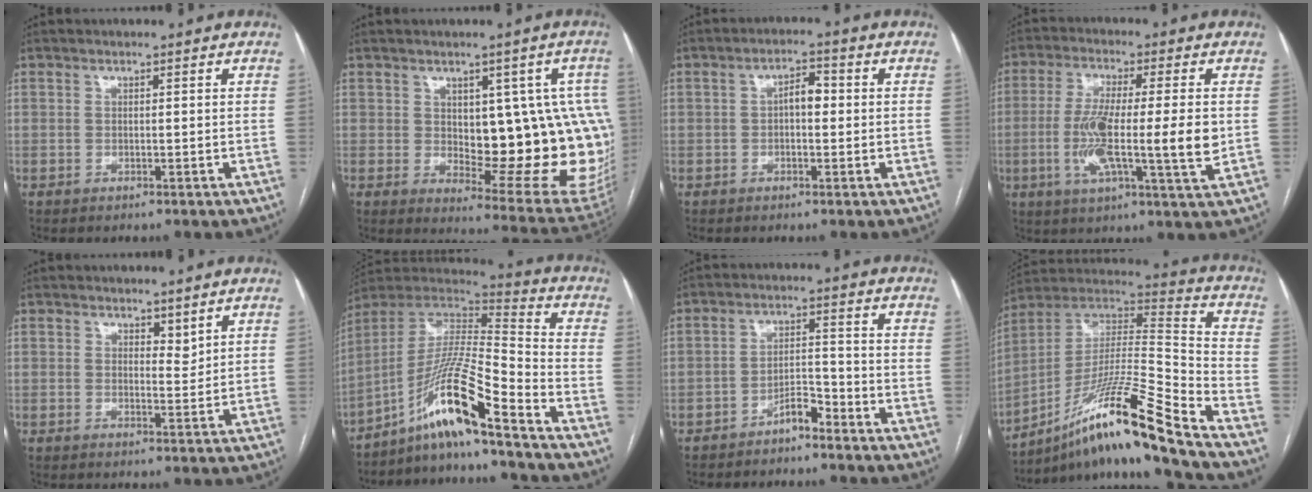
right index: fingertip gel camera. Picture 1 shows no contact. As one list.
[{"total": 17.1, "force": [0.8, 7.1, 15.5], "torque": [-0.139, 0.011, 0.029]}, {"total": 3.5, "force": [0.1, 1.6, 3.1], "torque": [-0.048, 0.016, 0.000]}, {"total": 13.1, "force": [-1.2, 1.0, 13.0], "torque": [-0.237, -0.008, -0.028]}, {"total": 2.2, "force": [1.7, 1.0, 1.1], "torque": [-0.015, -0.007, 0.030]}, {"total": 14.6, "force": [-10.1, -0.3, 10.5], "torque": [-0.202, 0.009, -0.184]}, {"total": 4.0, "force": [-3.2, 1.1, 2.1], "torque": [-0.033, 0.010, -0.058]}, {"total": 19.7, "force": [-13.9, -1.4, 13.9], "torque": [-0.258, 0.011, -0.247]}]